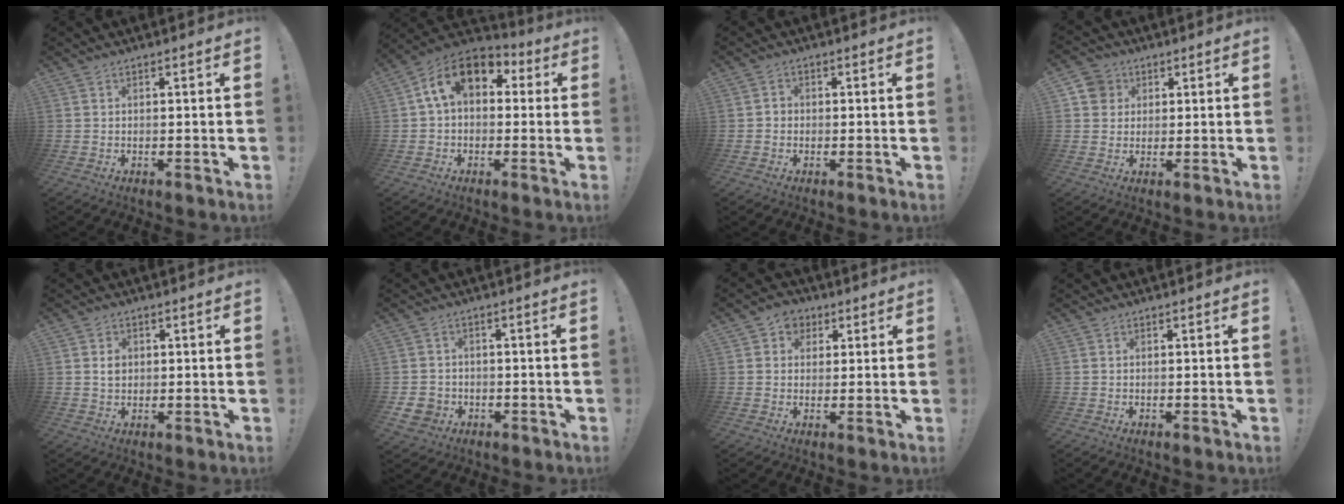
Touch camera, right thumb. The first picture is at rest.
{"total": 14.1, "force": [4.2, 9.1, 10.0], "torque": [-0.162, 0.010, 0.080]}
{"total": 1.8, "force": [-0.7, 1.4, 0.7], "torque": [-0.018, 0.010, -0.012]}
{"total": 5.8, "force": [2.0, 5.3, 1.3], "torque": [-0.024, -0.001, 0.042]}
{"total": 3.1, "force": [0.6, 2.6, 1.5], "torque": [-0.015, -0.001, 0.008]}
{"total": 4.9, "force": [-1.8, 4.2, 1.7], "torque": [-0.044, 0.009, -0.034]}
{"total": 5.4, "force": [1.6, 5.0, 1.5], "torque": [-0.022, -0.002, 0.030]}
{"total": 0.0}